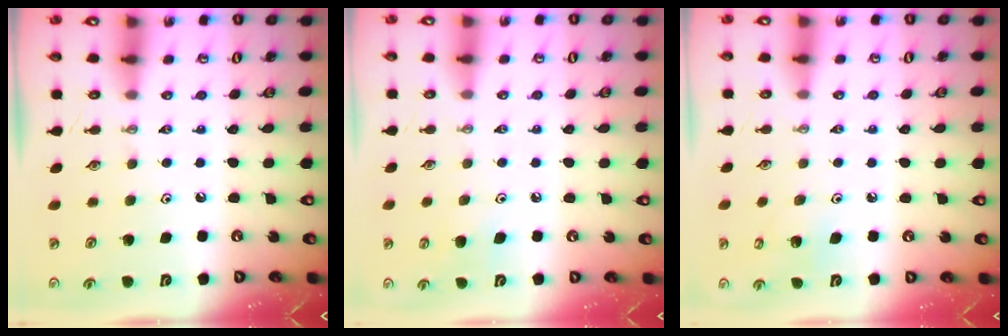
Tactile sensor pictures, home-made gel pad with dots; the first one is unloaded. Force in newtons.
{"total": 6.9, "press": 6.7, "slide": 1.6}
{"total": 6.9, "press": 6.9, "slide": 0.9}